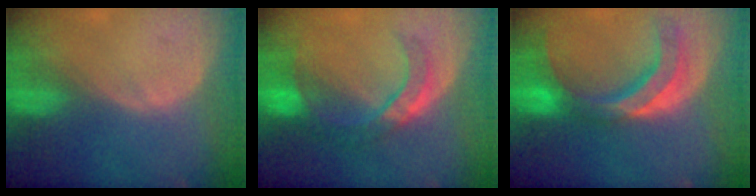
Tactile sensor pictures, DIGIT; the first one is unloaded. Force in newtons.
{"total": 7.0, "press": 6.9, "slide": 1.1}
{"total": 10.8, "press": 9.4, "slide": 5.3}